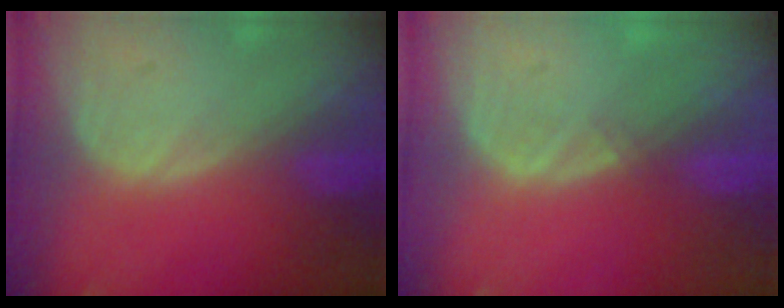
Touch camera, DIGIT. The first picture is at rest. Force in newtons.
{"total": 0.7, "press": 0.5, "slide": 0.4}